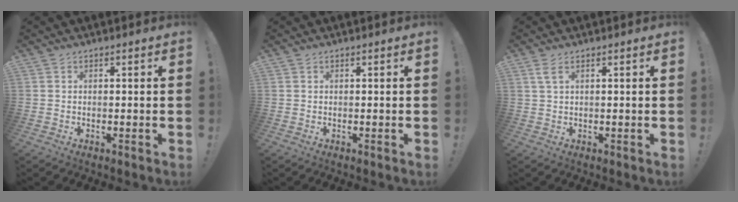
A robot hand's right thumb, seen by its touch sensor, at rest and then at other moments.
{"total": 0.0}
{"total": 2.6, "force": [1.2, 0.5, 2.3], "torque": [-0.046, 0.000, 0.020]}